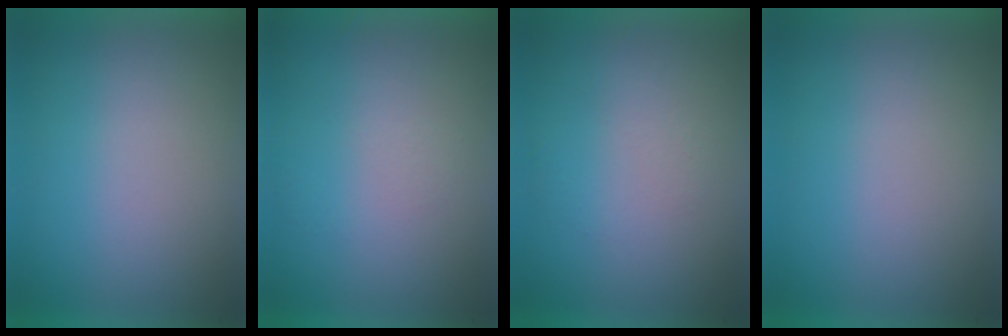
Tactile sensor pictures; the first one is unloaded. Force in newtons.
{"total": 1.3}
{"total": 1.2}
{"total": 0.0}